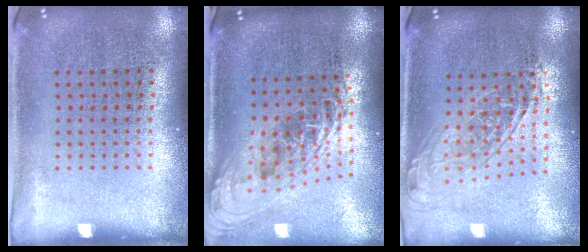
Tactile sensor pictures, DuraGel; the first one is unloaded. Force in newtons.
{"total": 2.2, "press": 1.6, "slide": 1.5}
{"total": 1.5, "press": 1.3, "slide": 0.8}